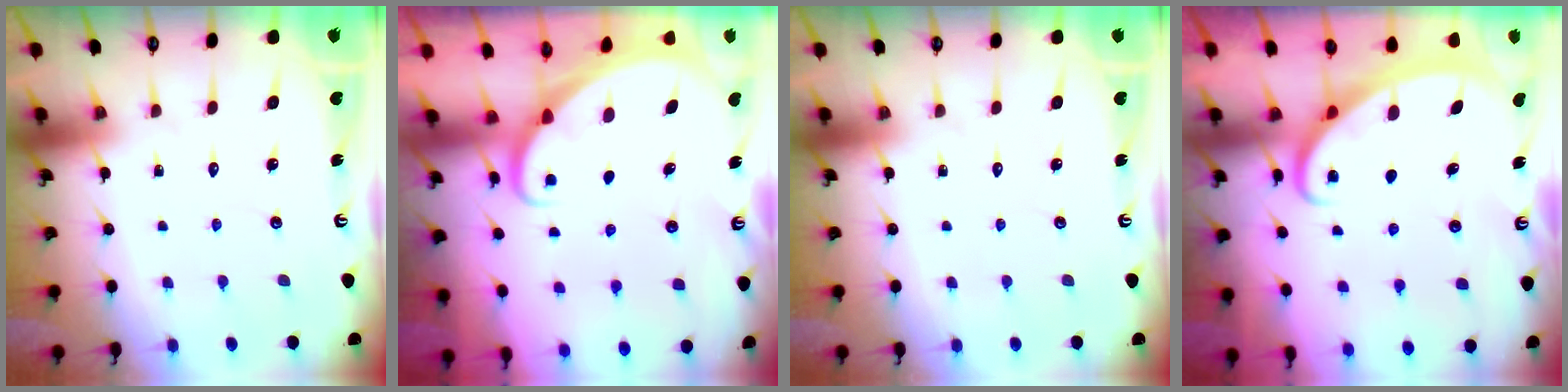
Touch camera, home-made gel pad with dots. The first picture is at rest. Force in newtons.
{"total": 1.6, "press": 1.6, "slide": 0.0}
{"total": 0.0}
{"total": 2.4, "press": 2.4, "slide": 0.4}